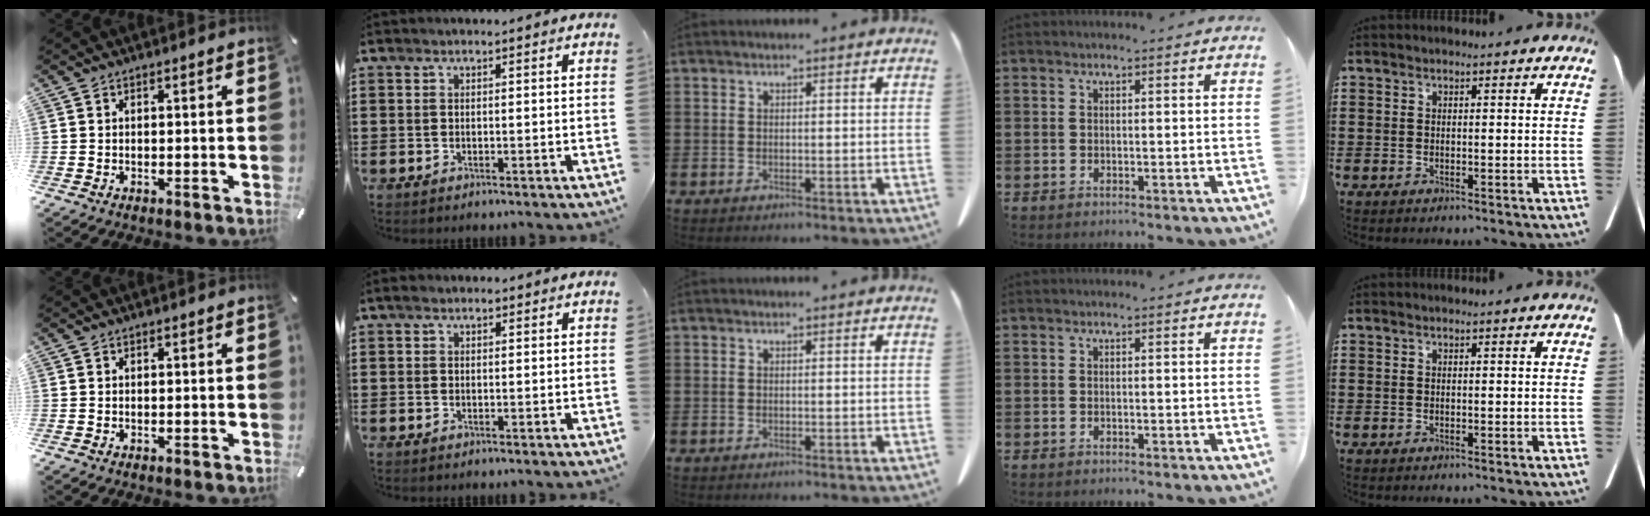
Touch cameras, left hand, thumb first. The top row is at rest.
{"index": {"total": 1.0, "force": [0.1, 0.7, 0.7], "torque": [-0.006, 0.004, -0.002]}}